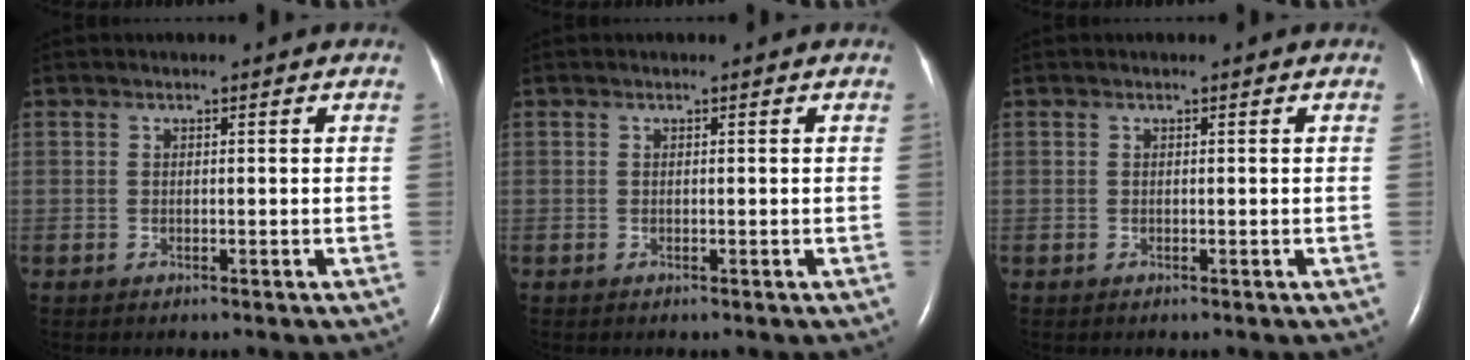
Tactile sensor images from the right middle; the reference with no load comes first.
{"total": 0.0}
{"total": 0.0}